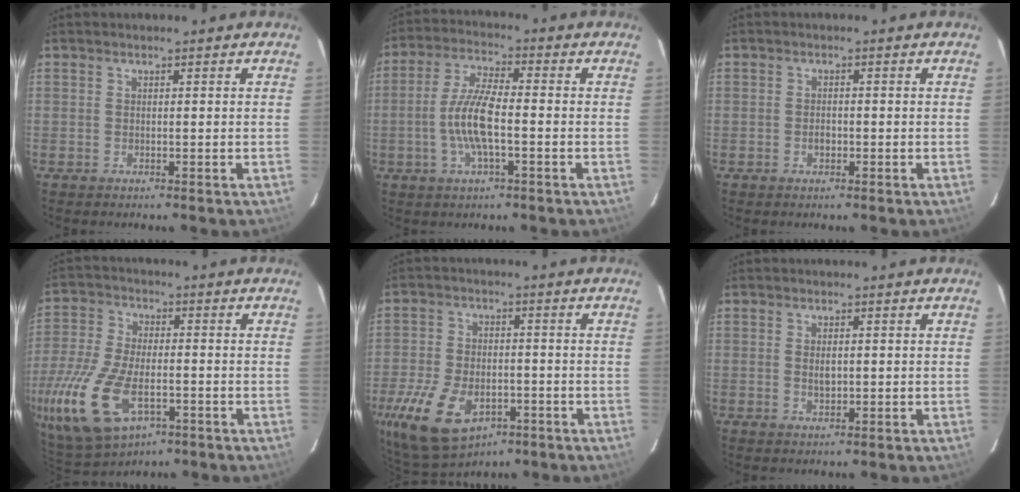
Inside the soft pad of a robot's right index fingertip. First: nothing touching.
{"total": 9.1, "force": [-2.0, 2.3, 8.6], "torque": [-0.177, 0.004, -0.042]}
{"total": 1.4, "force": [-0.4, 1.0, 0.8], "torque": [-0.014, 0.004, -0.007]}
{"total": 19.3, "force": [-7.7, 9.9, 14.7], "torque": [-0.346, -0.037, -0.136]}
{"total": 16.1, "force": [-7.7, 9.5, 10.5], "torque": [-0.246, -0.030, -0.122]}
{"total": 2.2, "force": [0.1, 1.3, 1.9], "torque": [-0.031, 0.001, 0.004]}